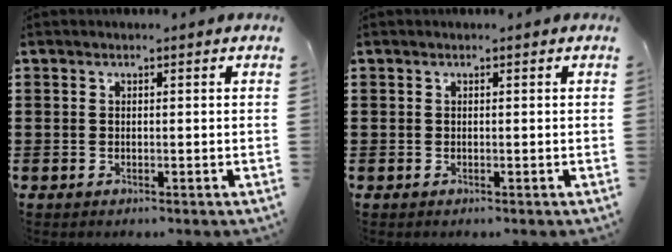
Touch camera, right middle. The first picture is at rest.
{"total": 0.0}